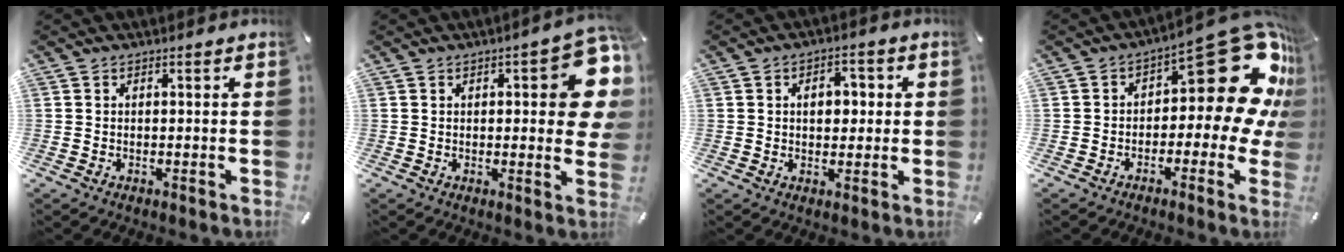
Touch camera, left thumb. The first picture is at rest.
{"total": 13.3, "force": [3.7, 5.2, 11.7], "torque": [-0.135, -0.023, 0.061]}
{"total": 5.4, "force": [0.4, 3.8, 3.7], "torque": [-0.037, -0.004, -0.005]}
{"total": 21.6, "force": [7.9, 10.3, 17.2], "torque": [-0.195, -0.059, 0.135]}